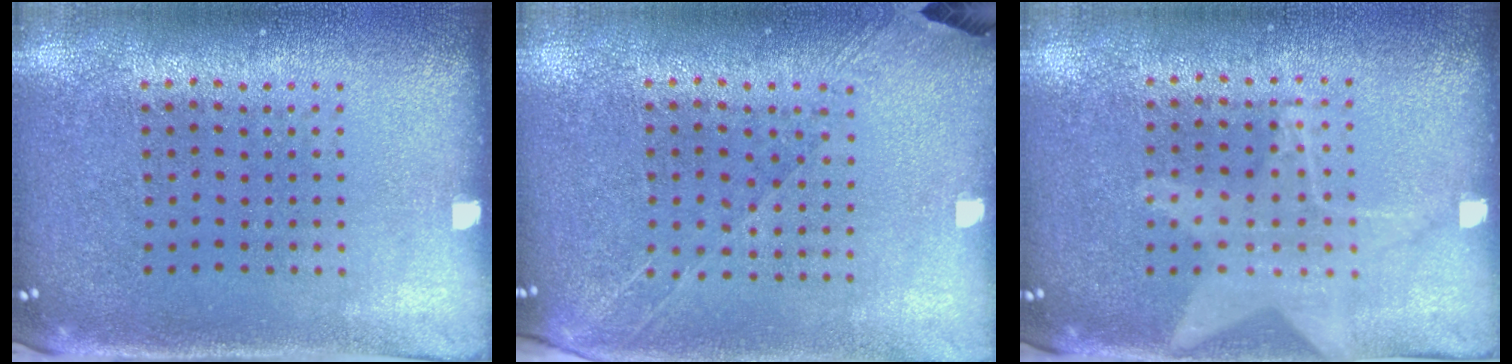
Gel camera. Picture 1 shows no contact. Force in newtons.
{"total": 1.3, "press": 1.2, "slide": 0.6}
{"total": 1.0, "press": 0.9, "slide": 0.4}